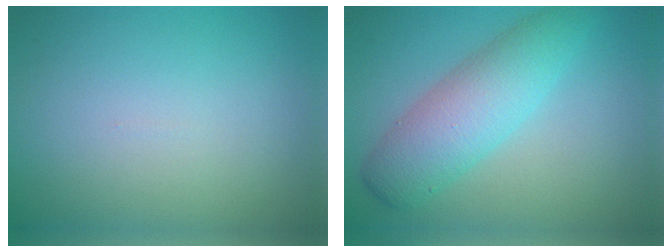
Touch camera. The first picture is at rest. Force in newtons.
{"total": 5.4, "press": 5.4, "slide": 0.1}